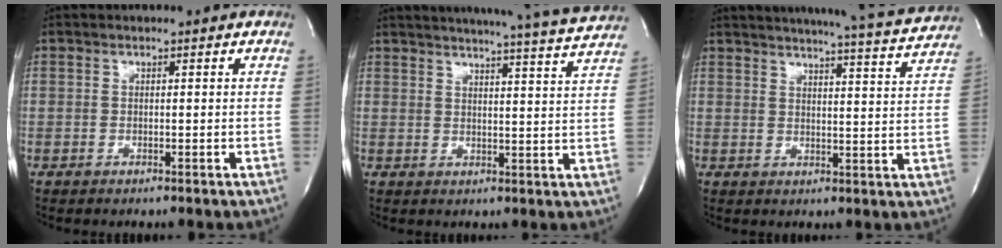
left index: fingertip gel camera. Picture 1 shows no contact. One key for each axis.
{"total": 17.8, "fx": 16.7, "fy": -1.1, "fz": 6.1, "tx": -0.101, "ty": -0.042, "tz": 0.204}
{"total": 17.5, "fx": 16.5, "fy": 0.1, "fz": 6.0, "tx": -0.094, "ty": -0.037, "tz": 0.197}